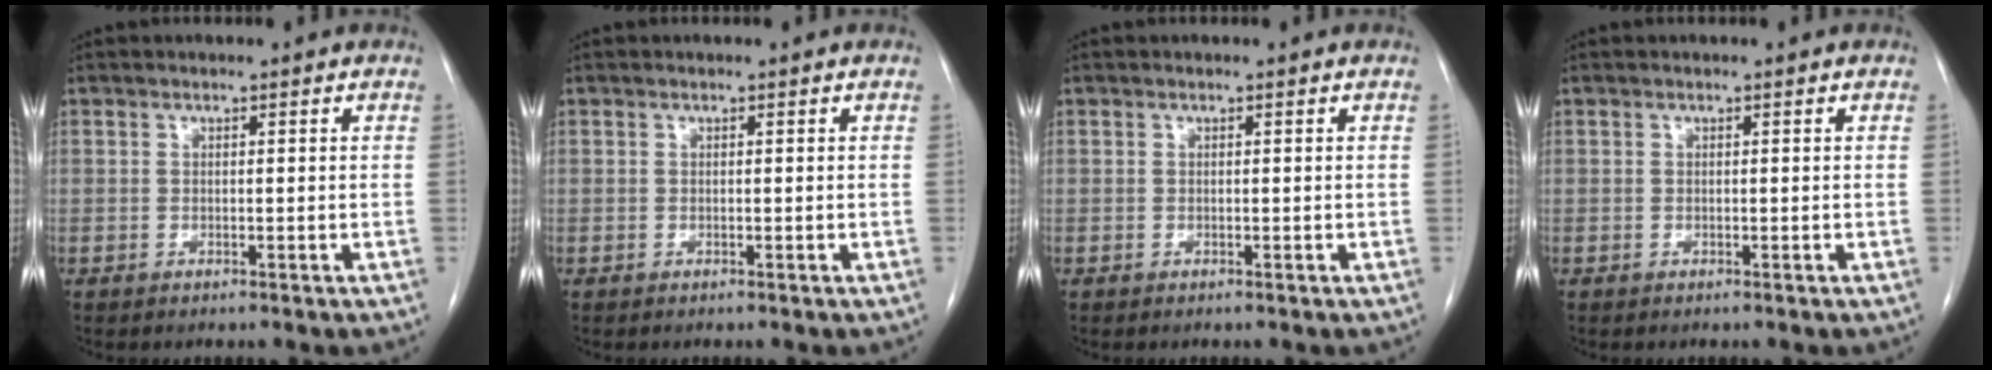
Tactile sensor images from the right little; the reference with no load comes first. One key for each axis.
{"total": 0.0}
{"total": 0.0}
{"total": 0.0}